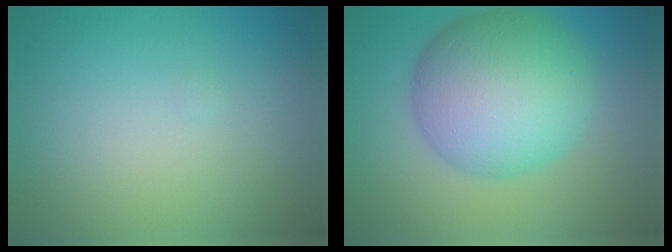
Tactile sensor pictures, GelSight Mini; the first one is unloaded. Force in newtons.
{"total": 10.6, "press": 10.6, "slide": 0.1}